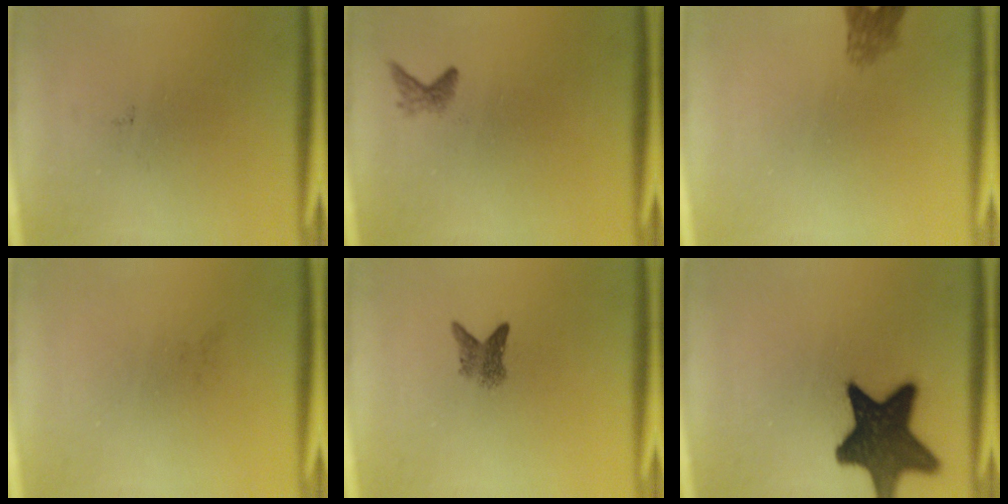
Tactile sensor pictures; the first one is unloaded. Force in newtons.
{"total": 1.1}
{"total": 2.4}
{"total": 0.0}
{"total": 2.6}
{"total": 15.6}